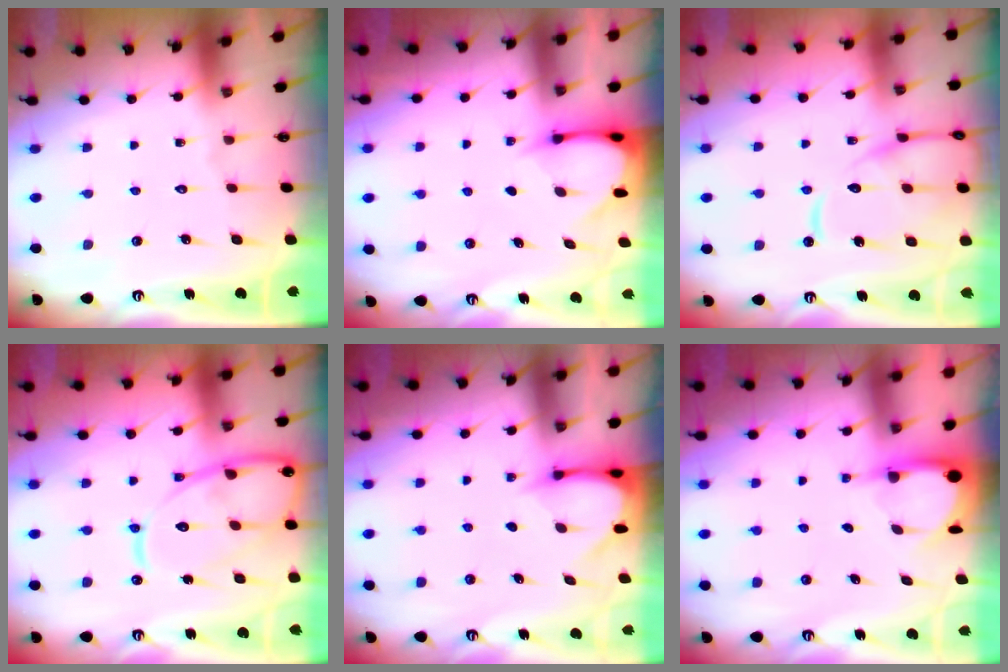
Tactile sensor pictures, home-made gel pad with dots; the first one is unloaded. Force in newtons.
{"total": 3.5, "press": 3.5, "slide": 0.3}
{"total": 13.1, "press": 13.0, "slide": 1.3}
{"total": 16.8, "press": 16.7, "slide": 1.6}
{"total": 3.8, "press": 3.8, "slide": 0.2}
{"total": 3.8, "press": 3.8, "slide": 0.1}